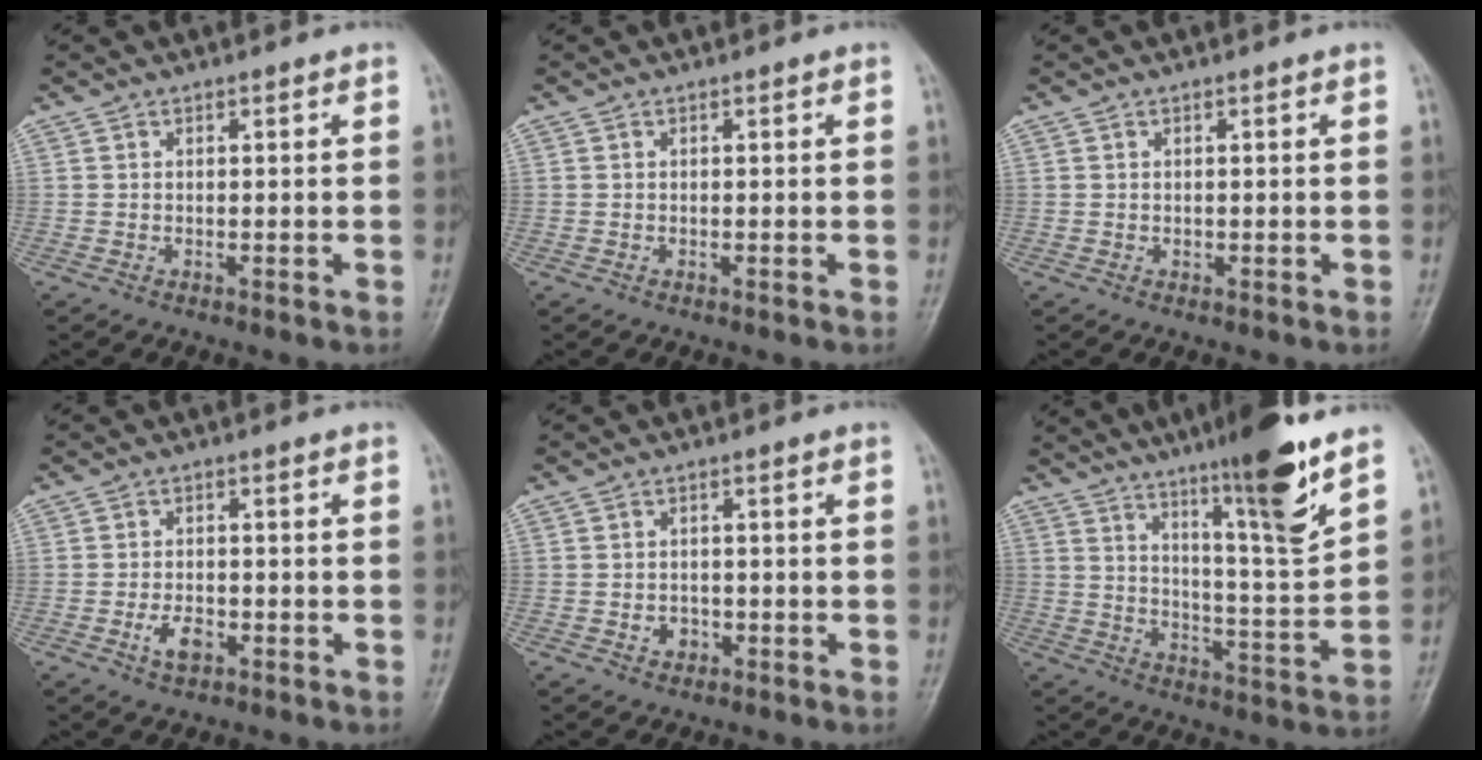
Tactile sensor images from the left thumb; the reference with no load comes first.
{"total": 0.0}
{"total": 0.6, "force": [0.1, 0.4, 0.3], "torque": [-0.006, 0.000, 0.001]}
{"total": 4.1, "force": [-1.6, 2.3, 2.9], "torque": [-0.050, 0.007, -0.028]}
{"total": 2.6, "force": [-0.9, 2.2, 1.2], "torque": [-0.005, 0.007, -0.010]}
{"total": 15.2, "force": [10.0, 1.3, 11.4], "torque": [-0.165, -0.068, 0.161]}